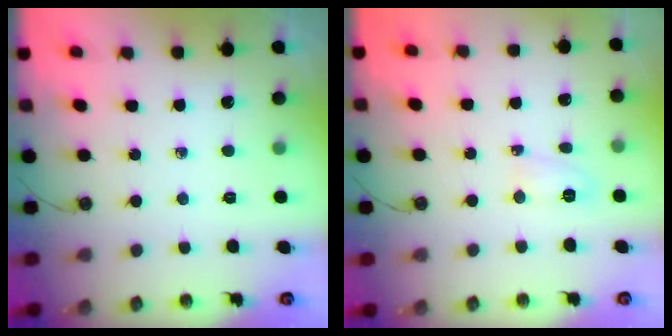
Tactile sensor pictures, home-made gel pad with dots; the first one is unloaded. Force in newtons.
{"total": 5.1, "press": 3.7, "slide": 3.5}